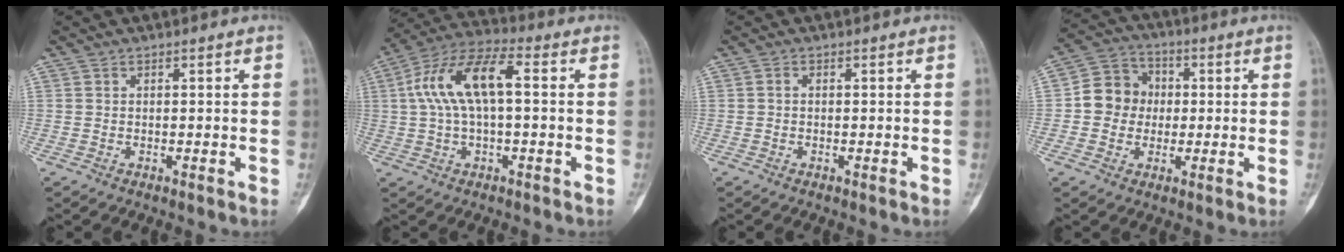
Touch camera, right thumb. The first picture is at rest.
{"total": 13.2, "force": [1.6, 5.6, 11.9], "torque": [-0.242, 0.042, 0.025]}
{"total": 0.5, "force": [-0.1, 0.4, 0.4], "torque": [-0.007, 0.001, -0.005]}
{"total": 9.0, "force": [-0.2, 8.2, 3.6], "torque": [-0.029, 0.023, -0.015]}